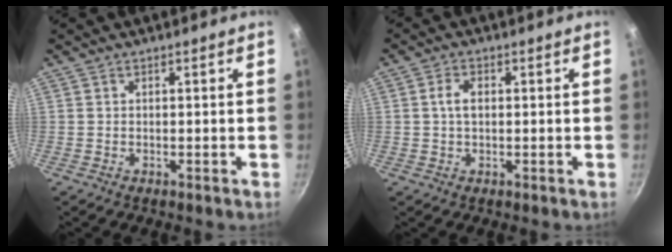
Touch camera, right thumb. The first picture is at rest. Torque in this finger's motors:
{"motor_torque": [0.49, 0.67, 0.61, 0.16, 0.00]}